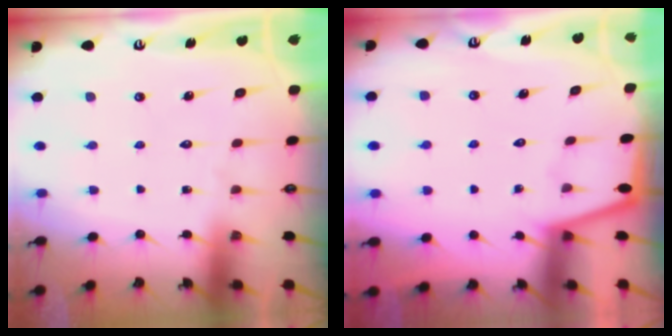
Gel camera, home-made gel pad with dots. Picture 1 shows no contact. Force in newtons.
{"total": 1.3, "press": 1.2, "slide": 0.2}